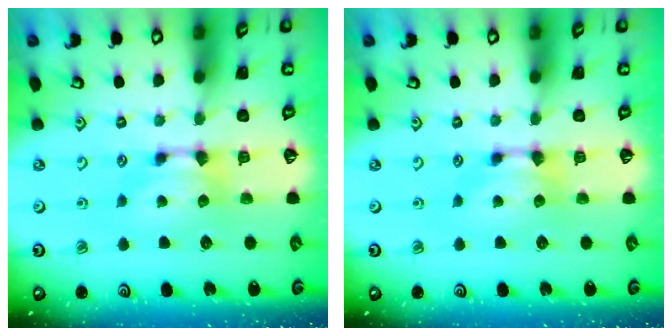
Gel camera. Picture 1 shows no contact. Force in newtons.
{"total": 0.0}